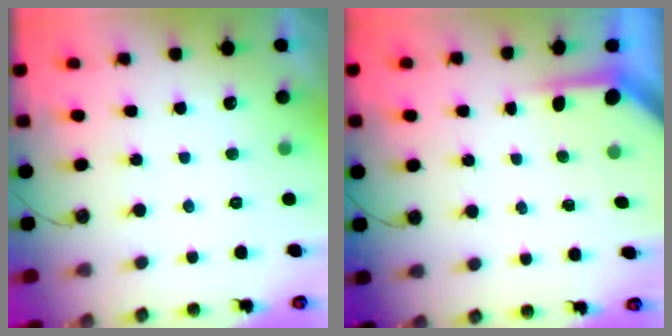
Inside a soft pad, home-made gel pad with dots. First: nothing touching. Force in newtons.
{"total": 3.7, "press": 3.7, "slide": 0.4}